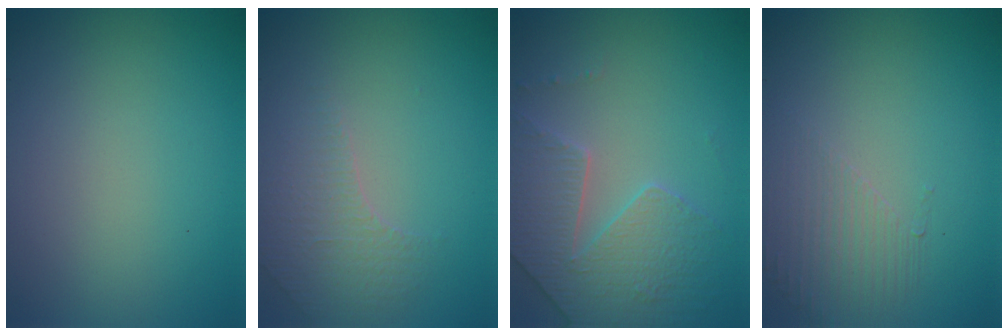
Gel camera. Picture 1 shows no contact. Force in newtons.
{"total": 1.5, "press": 1.2, "slide": 0.8}
{"total": 4.0, "press": 3.9, "slide": 1.1}
{"total": 1.6, "press": 0.7, "slide": 1.4}